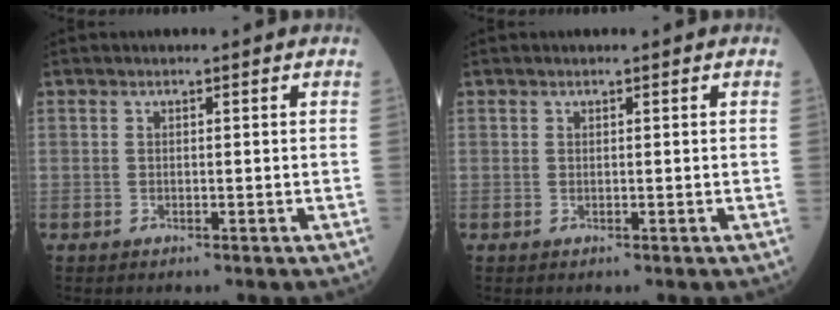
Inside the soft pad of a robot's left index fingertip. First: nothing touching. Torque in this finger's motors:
{"motor_torque": [0.00, 0.00, 0.00, 0.00]}